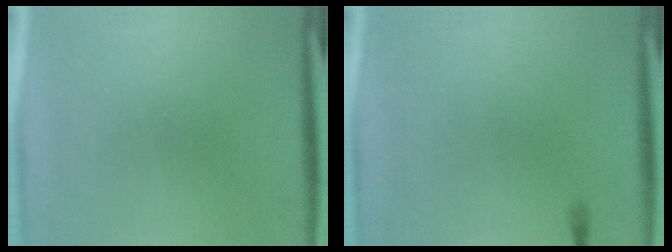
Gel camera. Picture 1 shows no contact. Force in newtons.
{"total": 0.5}